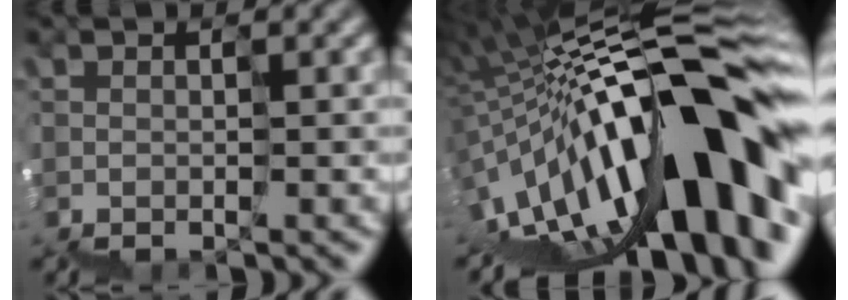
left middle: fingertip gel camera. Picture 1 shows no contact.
{"total": 16.0, "force": [-5.1, 5.2, 14.2], "torque": [-0.212, 0.058, -0.119]}